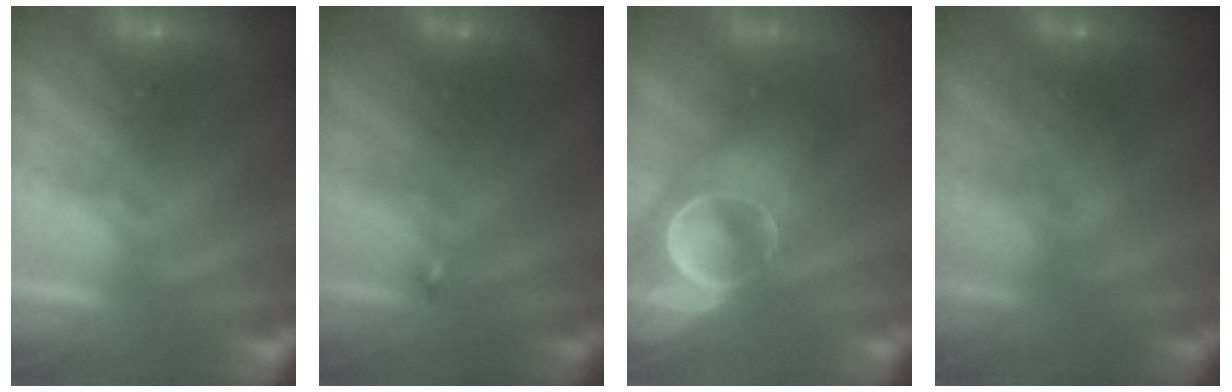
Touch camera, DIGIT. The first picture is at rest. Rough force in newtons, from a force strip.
{"total": 1.9}
{"total": 8.5}
{"total": 2.2}